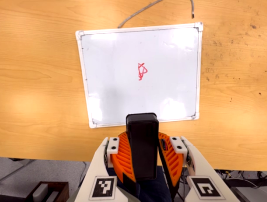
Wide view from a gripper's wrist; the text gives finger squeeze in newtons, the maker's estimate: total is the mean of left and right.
{"total": 10.8, "left": 10.6, "right": 10.9}